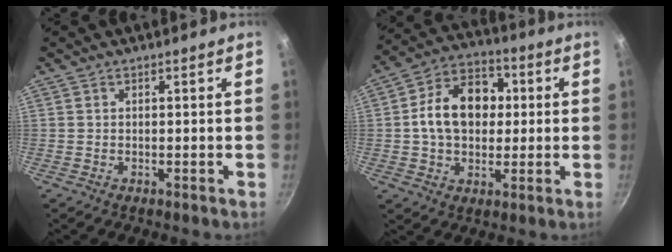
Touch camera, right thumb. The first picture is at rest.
{"total": 14.4, "force": [1.2, 10.6, 9.7], "torque": [-0.125, 0.023, 0.005]}